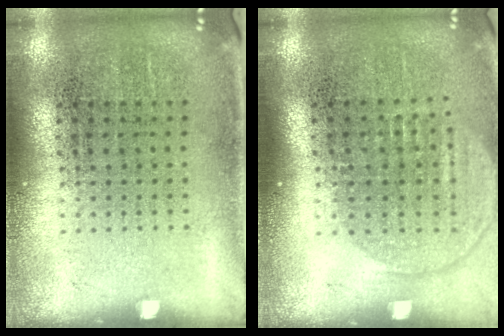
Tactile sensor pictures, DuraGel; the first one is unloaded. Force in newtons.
{"total": 1.5, "press": 1.3, "slide": 0.7}